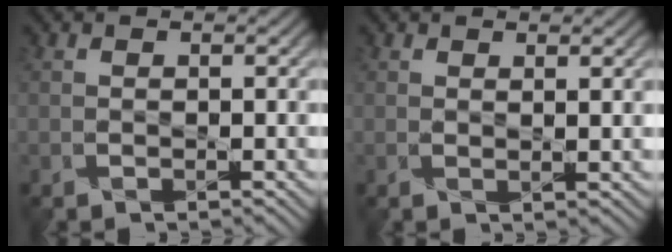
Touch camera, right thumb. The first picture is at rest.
{"total": 1.3, "force": [1.2, -0.1, 0.5], "torque": [-0.012, 0.000, 0.026]}